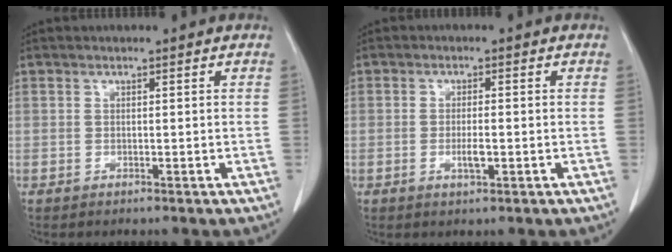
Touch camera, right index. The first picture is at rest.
{"total": 2.6, "force": [-0.7, 0.5, 2.5], "torque": [-0.052, -0.002, -0.010]}